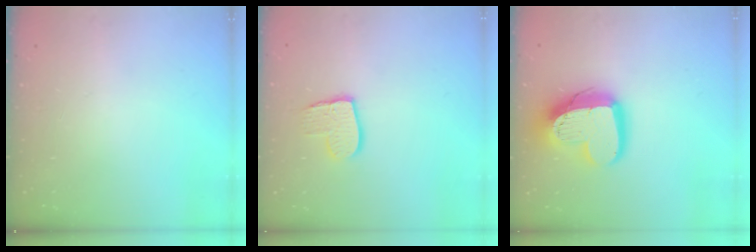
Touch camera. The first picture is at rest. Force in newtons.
{"total": 9.8, "press": 9.8, "slide": 0.9}
{"total": 16.5, "press": 16.5, "slide": 1.4}